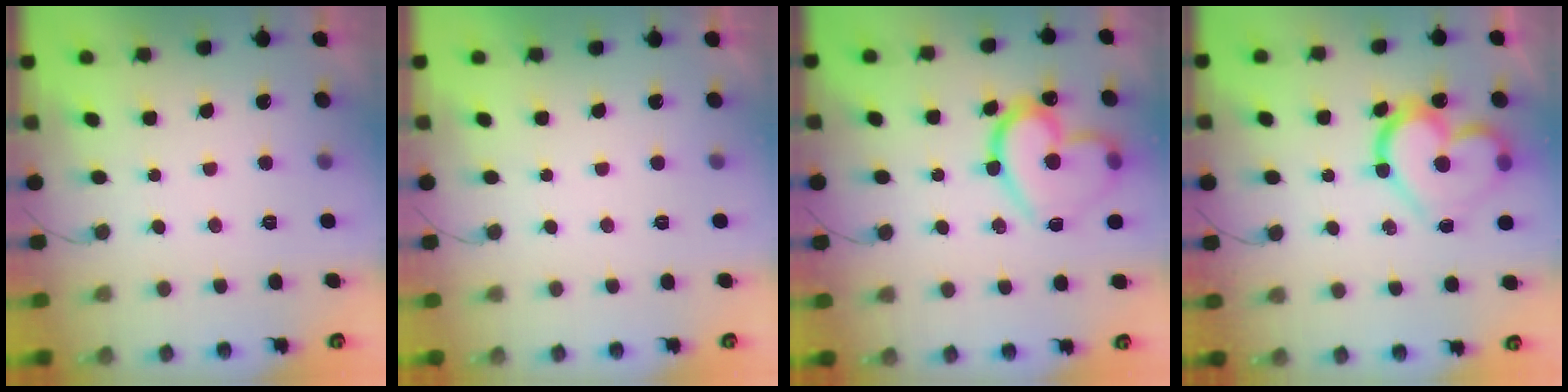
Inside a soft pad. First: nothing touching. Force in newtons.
{"total": 1.7, "press": 1.7, "slide": 0.1}
{"total": 19.6, "press": 19.5, "slide": 2.0}
{"total": 16.1, "press": 16.0, "slide": 1.5}